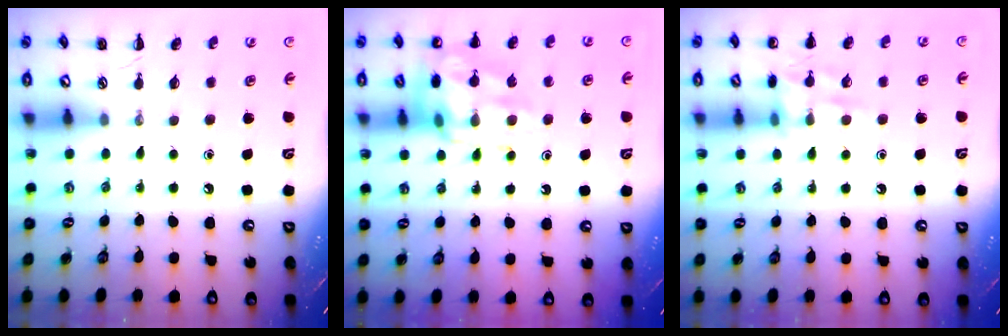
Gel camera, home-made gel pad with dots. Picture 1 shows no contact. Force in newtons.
{"total": 14.7, "press": 14.6, "slide": 1.0}
{"total": 11.2, "press": 11.2, "slide": 0.8}